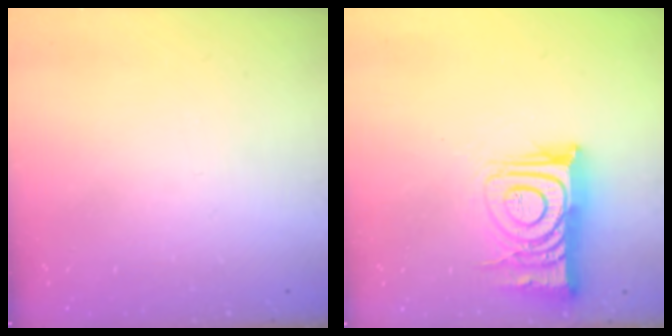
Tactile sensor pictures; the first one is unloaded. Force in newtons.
{"total": 12.3, "press": 12.3, "slide": 1.3}